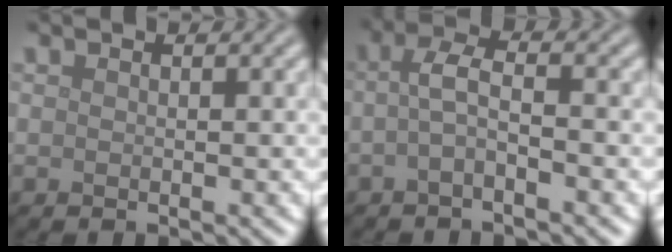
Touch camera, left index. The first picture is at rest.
{"total": 2.4, "force": [-0.6, 0.7, 2.3], "torque": [-0.048, 0.008, -0.019]}